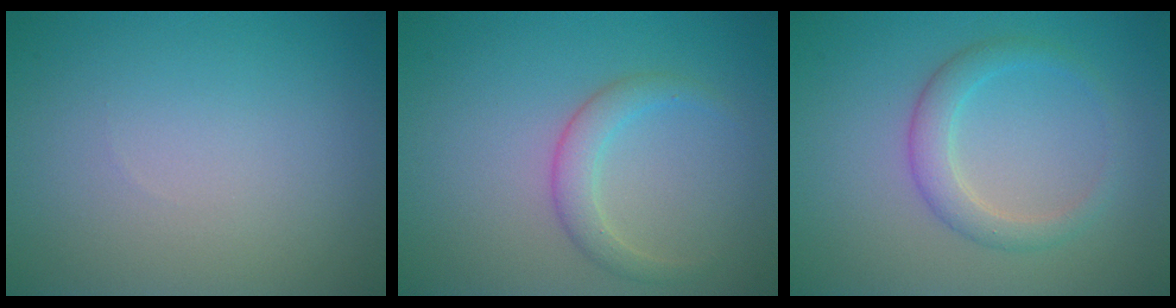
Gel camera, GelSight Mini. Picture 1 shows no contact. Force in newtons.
{"total": 2.3, "press": 2.3, "slide": 0.1}
{"total": 2.7, "press": 2.7, "slide": 0.1}